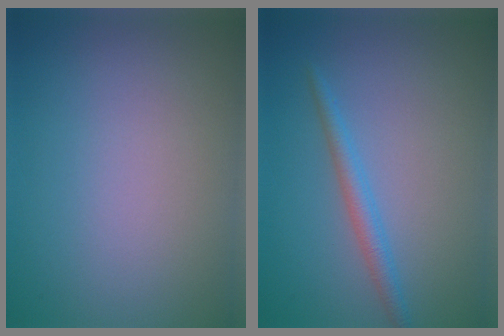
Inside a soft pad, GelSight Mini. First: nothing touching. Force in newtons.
{"total": 2.0, "press": 2.0, "slide": 0.1}